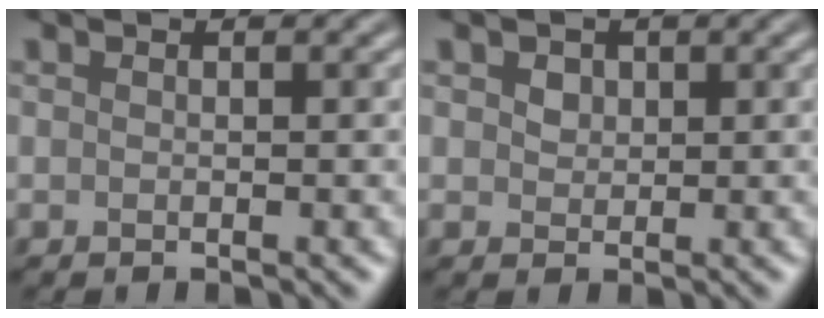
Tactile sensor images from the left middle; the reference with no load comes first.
{"total": 1.3, "force": [0.6, 1.0, 0.5], "torque": [-0.011, 0.001, 0.009]}